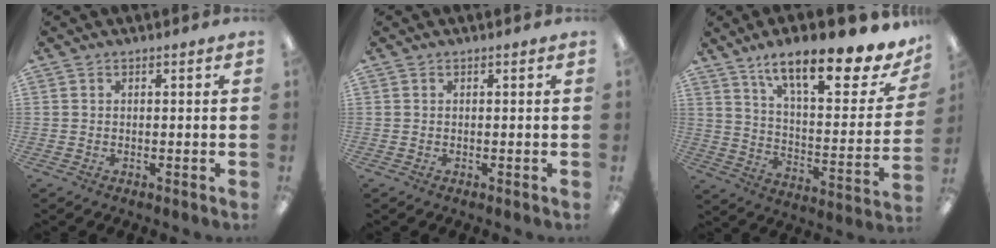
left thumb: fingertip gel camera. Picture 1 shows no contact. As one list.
[{"total": 0.0}, {"total": 19.4, "force": [14.4, 5.0, 12.0], "torque": [-0.183, -0.105, 0.236]}]